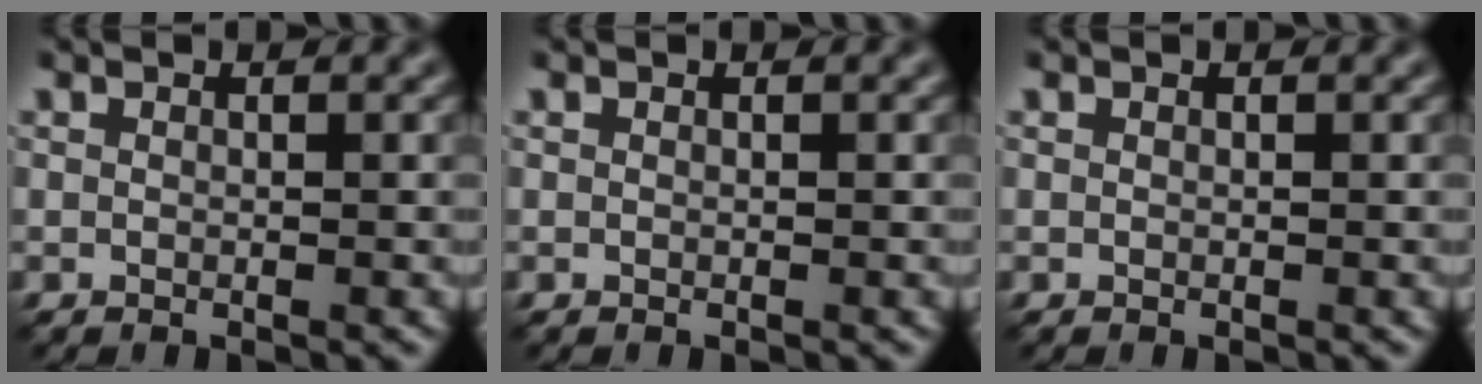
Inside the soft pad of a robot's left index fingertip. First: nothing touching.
{"total": 0.0}
{"total": 0.0}